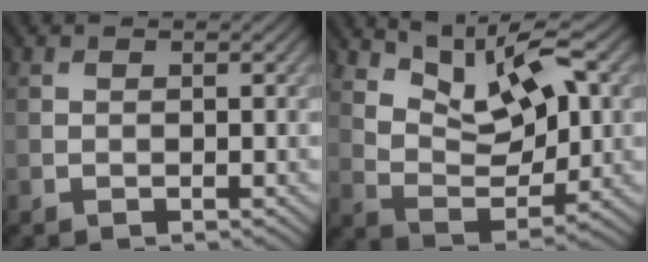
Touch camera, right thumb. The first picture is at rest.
{"total": 9.5, "force": [6.2, 3.4, 6.4], "torque": [-0.120, -0.006, 0.106]}